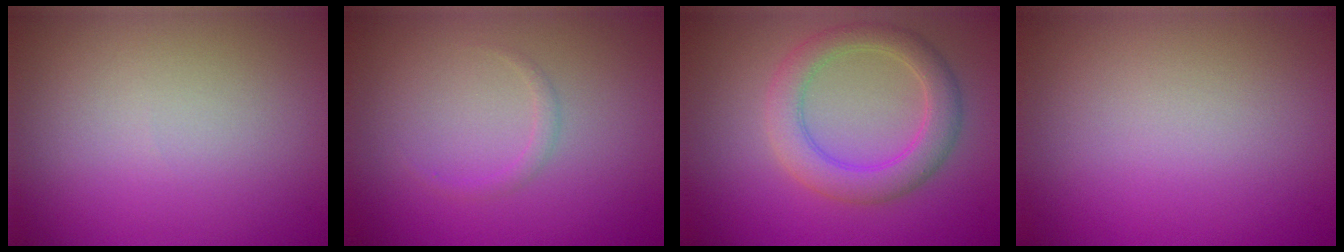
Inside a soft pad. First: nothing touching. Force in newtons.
{"total": 0.8, "press": 0.8, "slide": 0.1}
{"total": 4.2, "press": 4.2, "slide": 0.3}
{"total": 0.0}